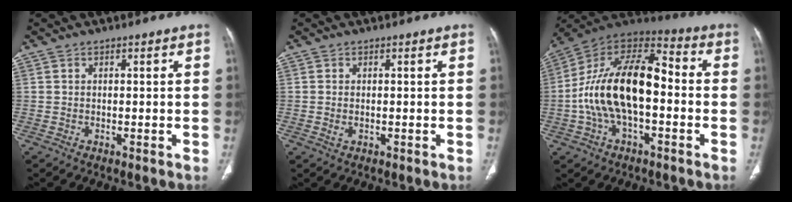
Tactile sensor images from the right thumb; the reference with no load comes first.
{"total": 1.3, "force": [-0.2, 0.8, 1.0], "torque": [-0.027, 0.002, -0.001]}
{"total": 20.4, "force": [-2.1, 10.5, 17.3], "torque": [-0.310, 0.047, -0.041]}